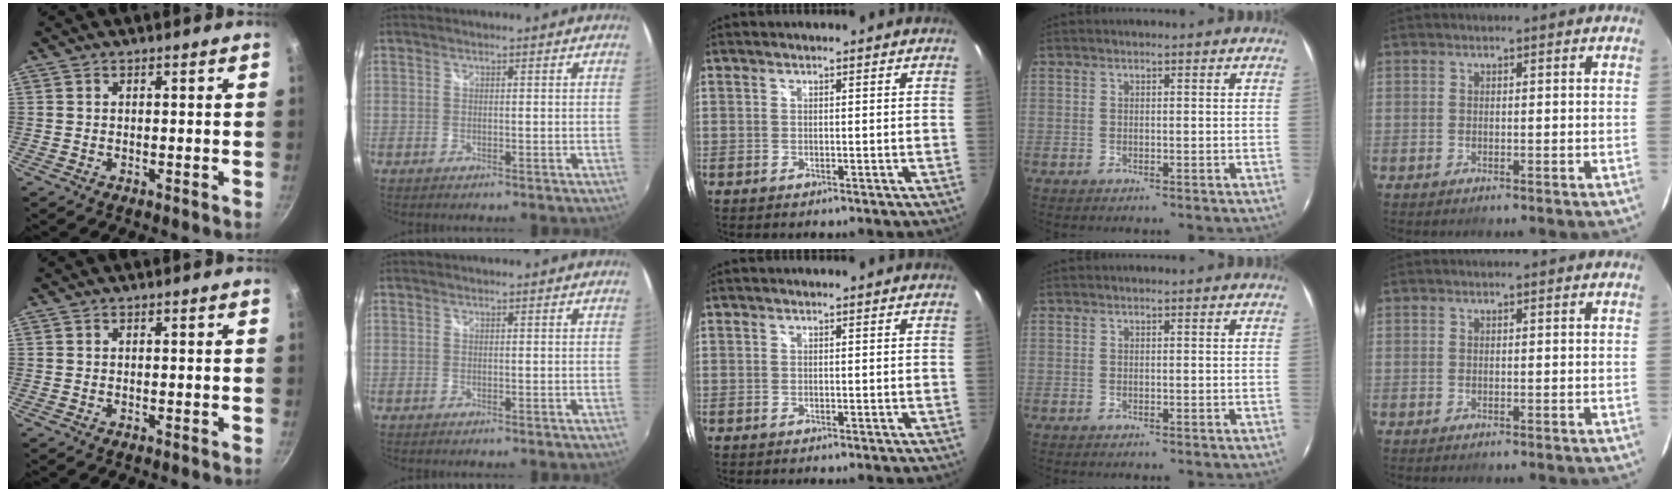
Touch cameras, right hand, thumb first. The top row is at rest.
{}